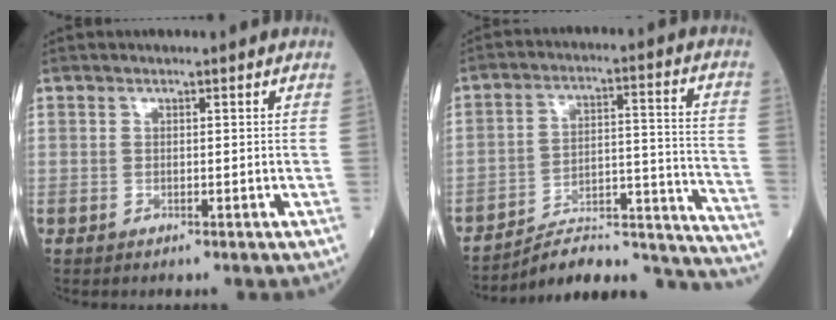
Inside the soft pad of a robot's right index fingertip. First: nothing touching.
{"total": 21.7, "force": [-21.0, 1.7, 5.3], "torque": [-0.016, 0.046, -0.295]}